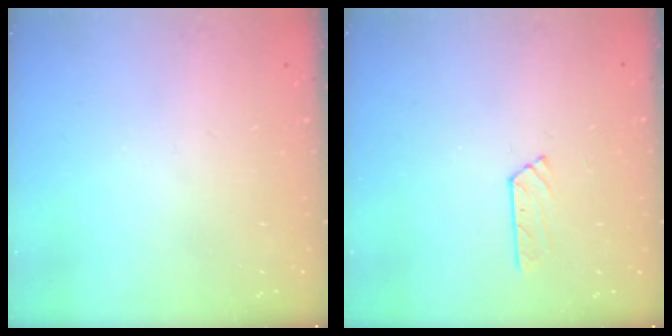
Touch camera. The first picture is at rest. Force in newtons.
{"total": 4.0, "press": 3.9, "slide": 0.4}